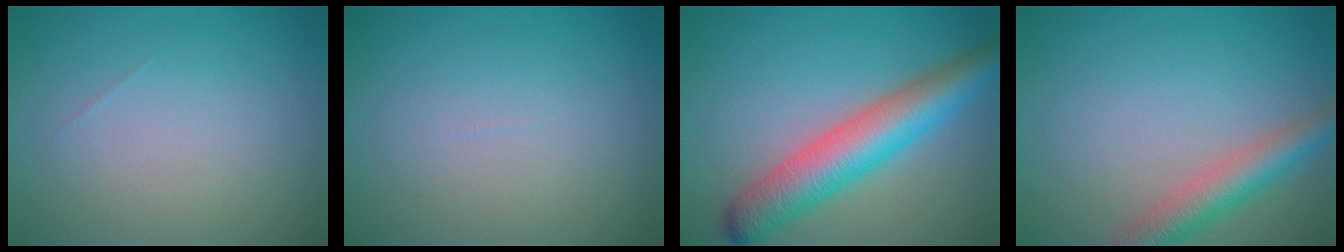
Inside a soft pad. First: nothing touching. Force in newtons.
{"total": 0.0}
{"total": 7.3, "press": 7.2, "slide": 0.3}
{"total": 4.2, "press": 4.2, "slide": 0.1}